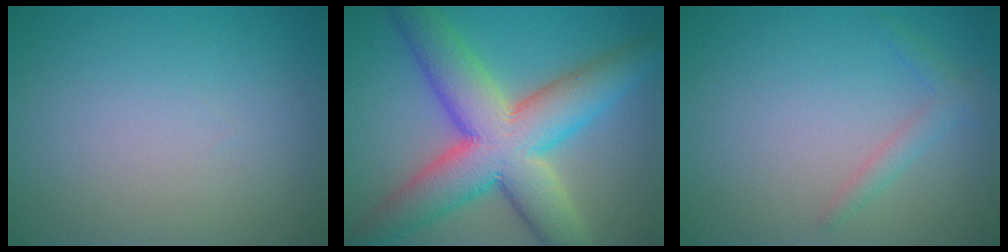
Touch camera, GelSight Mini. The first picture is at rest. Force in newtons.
{"total": 11.6, "press": 11.5, "slide": 0.6}
{"total": 1.5, "press": 1.5, "slide": 0.1}